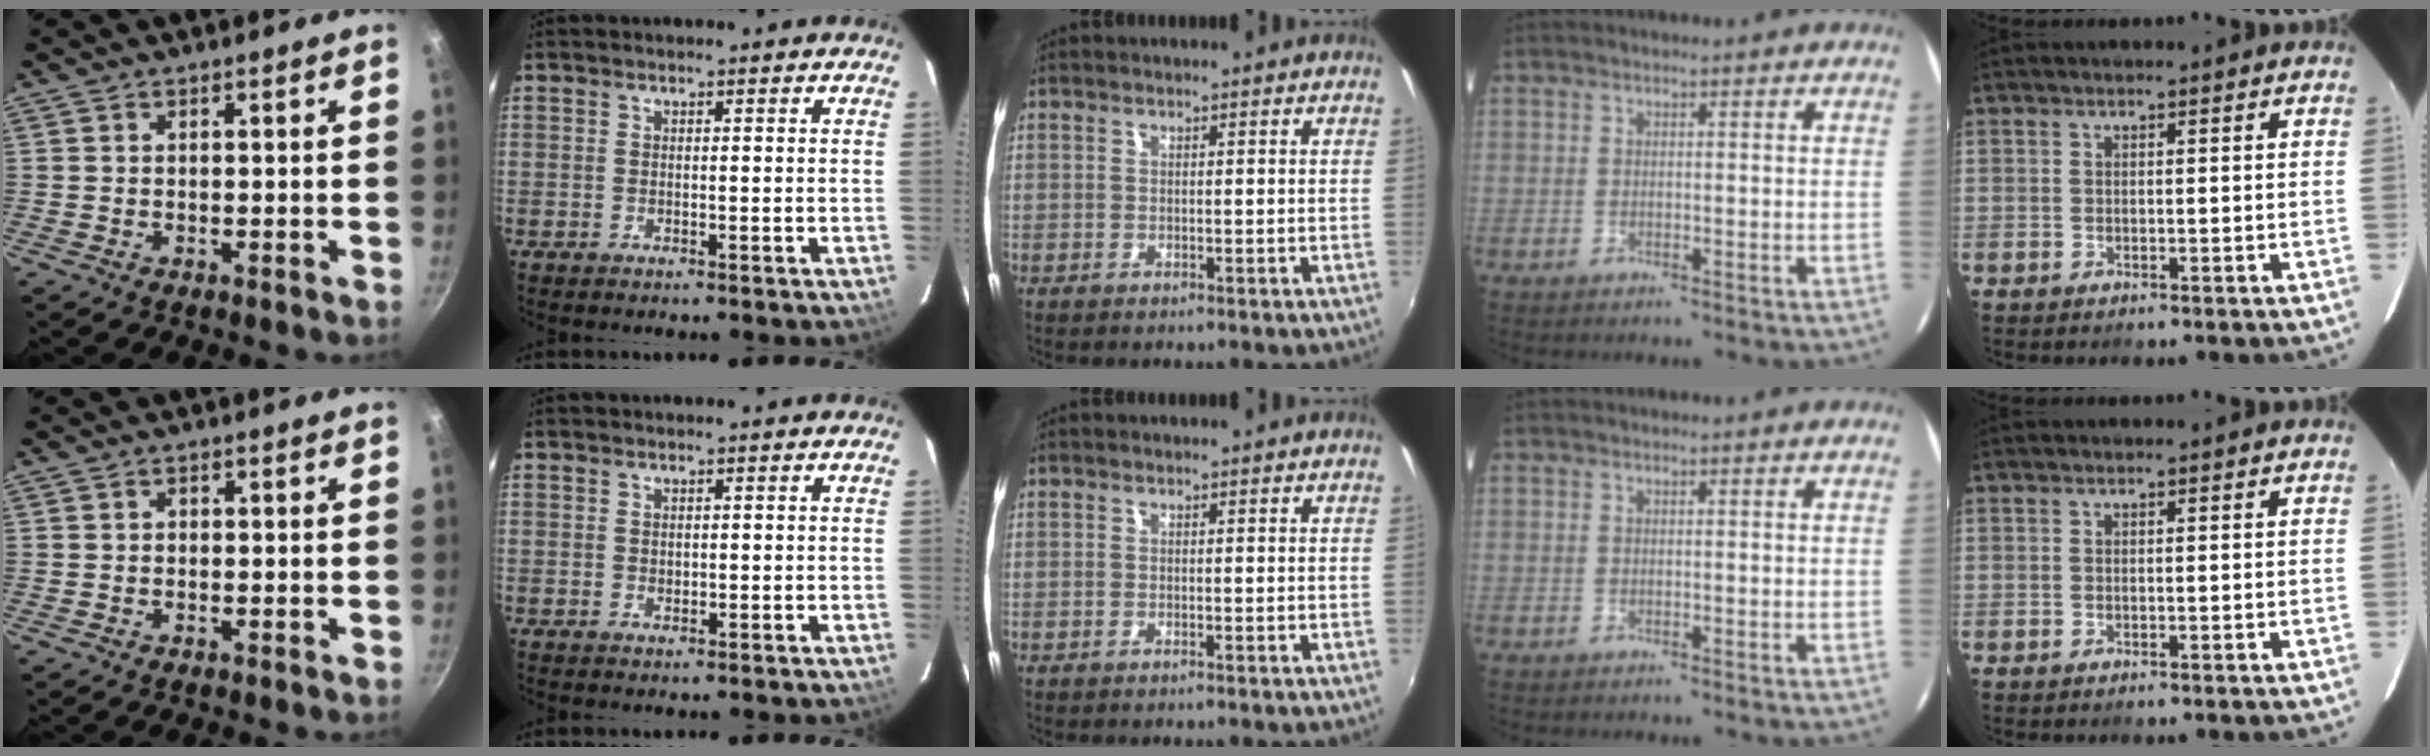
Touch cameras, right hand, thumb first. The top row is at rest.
{"thumb": {"total": 0.6, "force": [0.0, 0.5, 0.3], "torque": [-0.003, 0.003, 0.000]}, "index": {"total": 0.8, "force": [0.2, 0.7, 0.3], "torque": [-0.002, 0.000, 0.005]}}